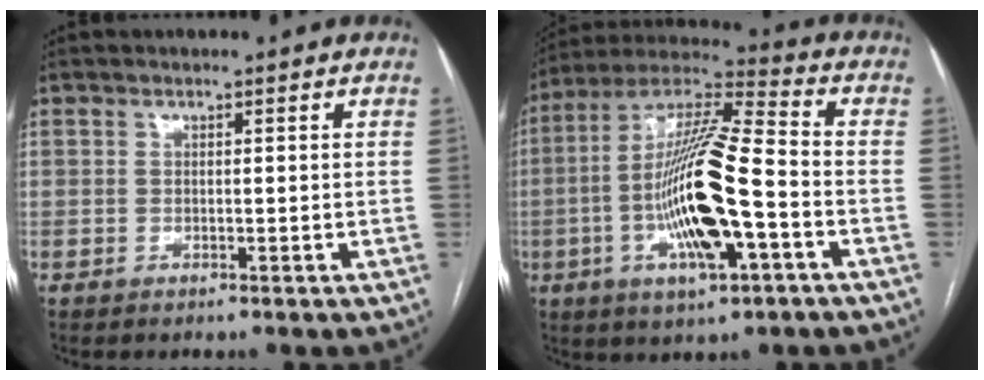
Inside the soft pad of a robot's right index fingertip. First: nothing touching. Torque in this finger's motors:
{"motor_torque": [2.14, 0.00, 1.05, 0.21]}